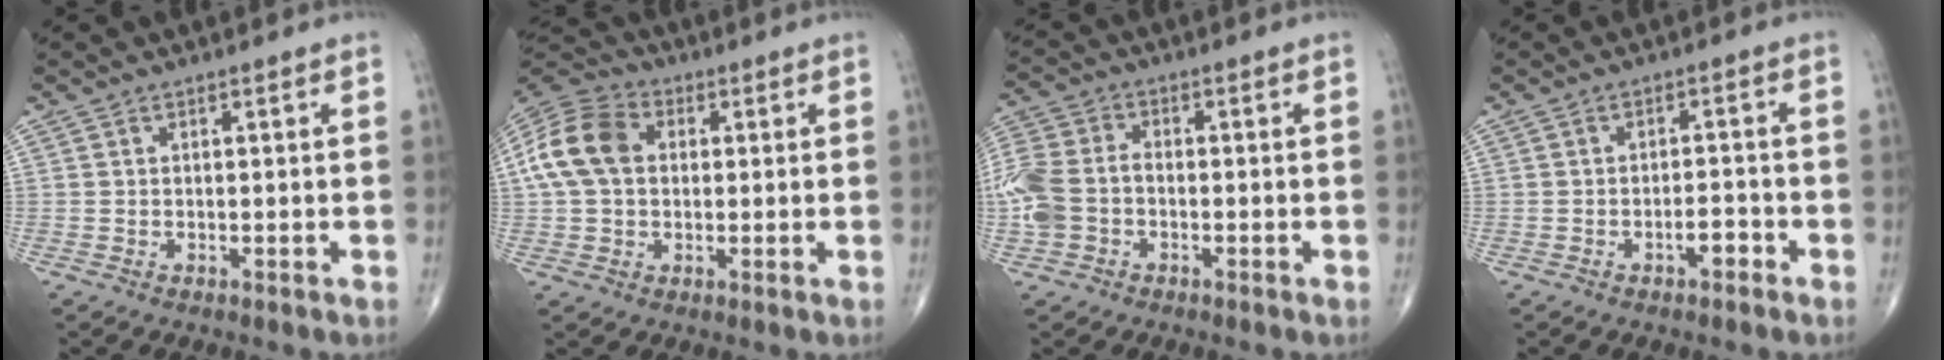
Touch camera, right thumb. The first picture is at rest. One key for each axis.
{"total": 13.2, "fx": 1.9, "fy": 9.6, "fz": 8.9, "tx": -0.171, "ty": 0.028, "tz": 0.026}
{"total": 9.8, "fx": -2.1, "fy": 7.1, "fz": 6.4, "tx": -0.157, "ty": 0.025, "tz": -0.049}
{"total": 3.0, "fx": -1.7, "fy": 1.2, "fz": 2.2, "tx": -0.029, "ty": 0.014, "tz": -0.028}